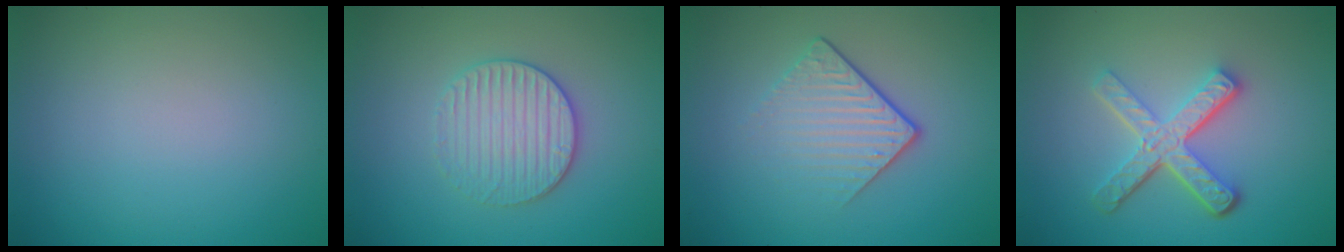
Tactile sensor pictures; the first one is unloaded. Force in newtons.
{"total": 3.4, "press": 3.2, "slide": 1.1}
{"total": 4.0, "press": 2.4, "slide": 3.2}
{"total": 5.0, "press": 3.6, "slide": 3.5}